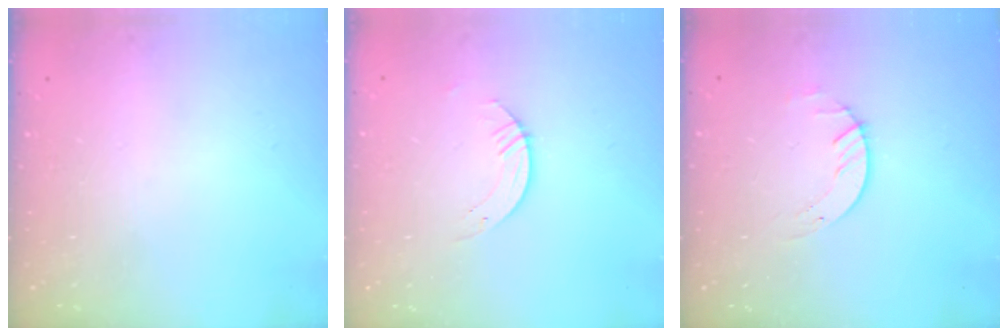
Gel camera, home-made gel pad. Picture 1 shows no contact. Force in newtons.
{"total": 3.1, "press": 3.1, "slide": 0.2}
{"total": 2.0, "press": 2.0, "slide": 0.2}